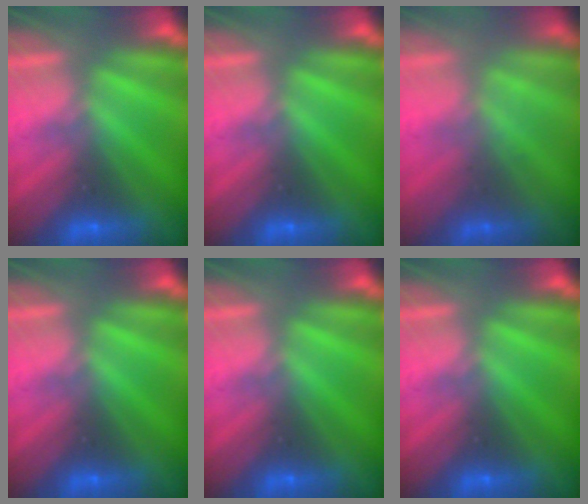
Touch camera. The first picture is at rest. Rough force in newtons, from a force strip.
{"total": 0.0}
{"total": 1.2}
{"total": 0.0}
{"total": 0.0}
{"total": 0.0}